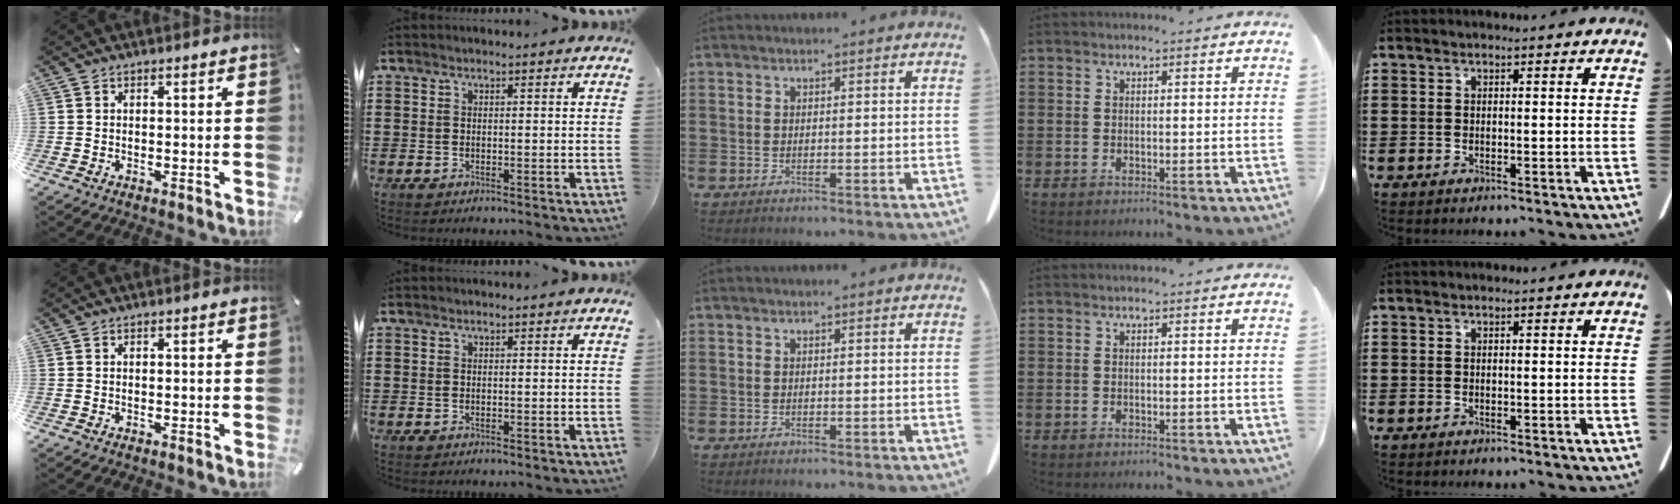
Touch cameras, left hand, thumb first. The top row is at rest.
{}